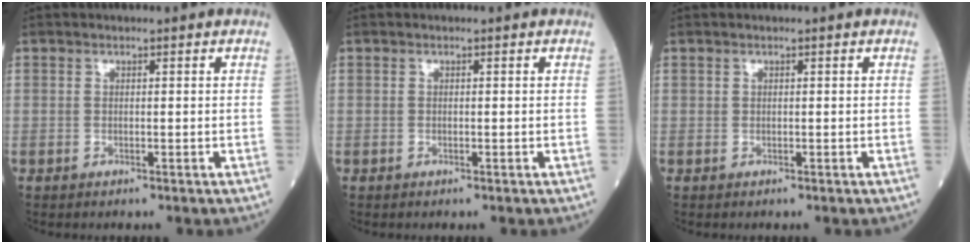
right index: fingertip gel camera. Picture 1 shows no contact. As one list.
[{"total": 0.0}, {"total": 0.0}]